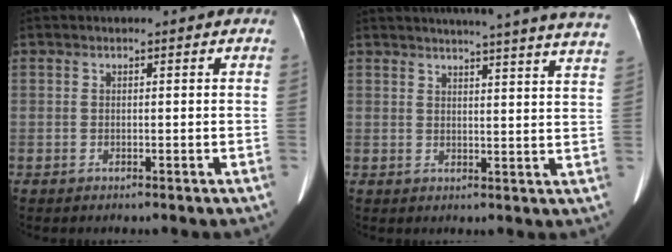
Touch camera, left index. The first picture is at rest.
{"total": 22.7, "force": [20.8, -0.5, 9.1], "torque": [-0.126, -0.057, 0.235]}